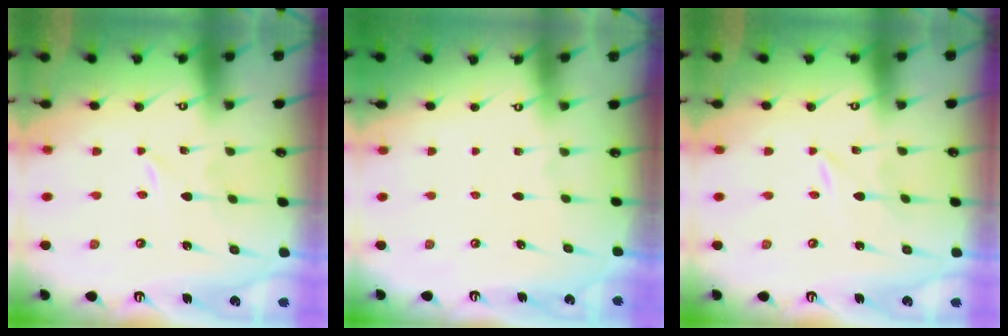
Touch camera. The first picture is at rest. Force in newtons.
{"total": 0.0}
{"total": 0.0}